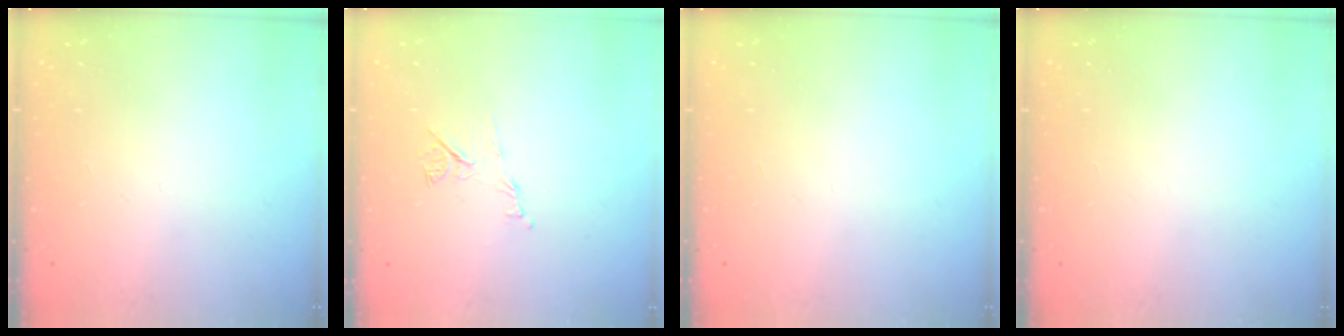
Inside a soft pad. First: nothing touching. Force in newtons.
{"total": 6.6, "press": 6.5, "slide": 0.9}
{"total": 0.0}
{"total": 0.0}